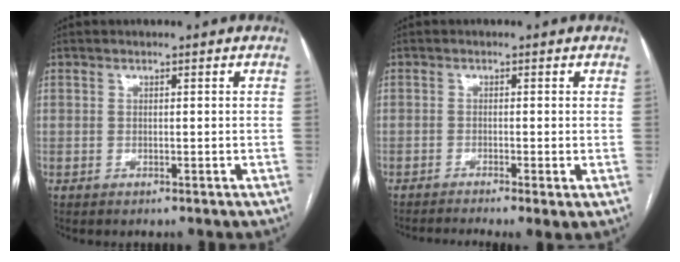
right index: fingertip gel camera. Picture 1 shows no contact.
{"total": 5.1, "force": [-3.3, 0.5, 3.9], "torque": [-0.056, -0.010, -0.054]}